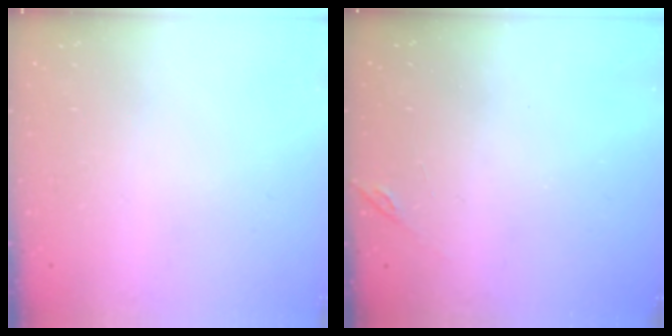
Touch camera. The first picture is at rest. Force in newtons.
{"total": 5.5, "press": 5.5, "slide": 0.1}